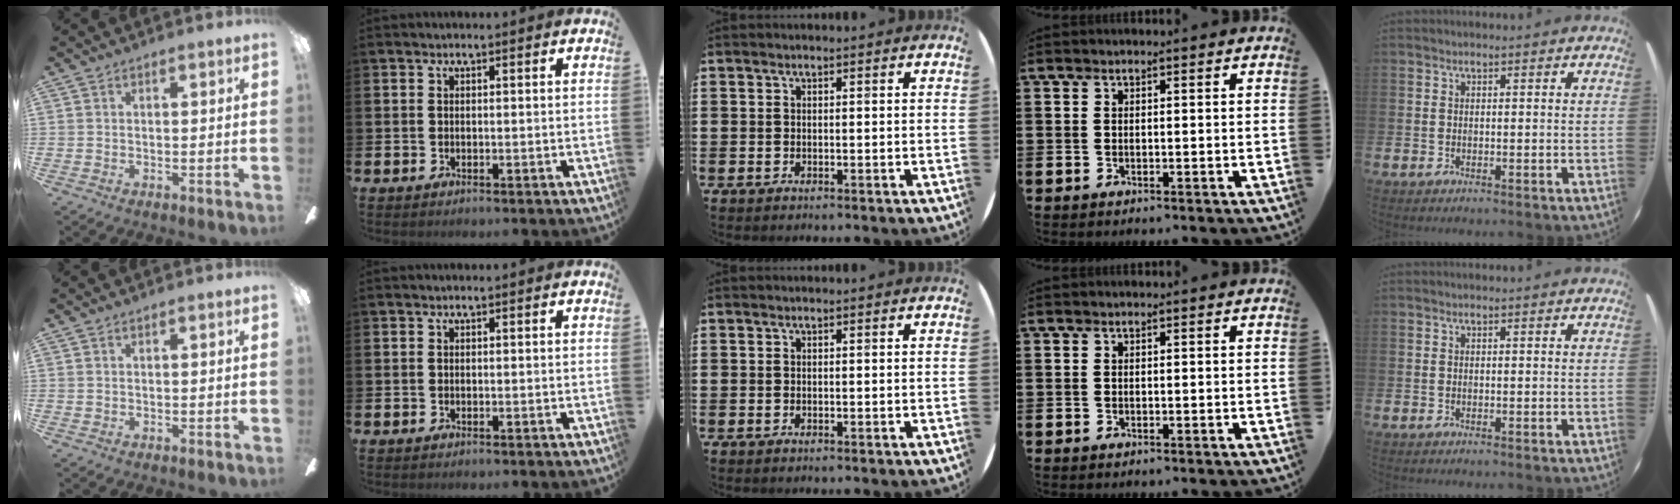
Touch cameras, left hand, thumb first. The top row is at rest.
{}